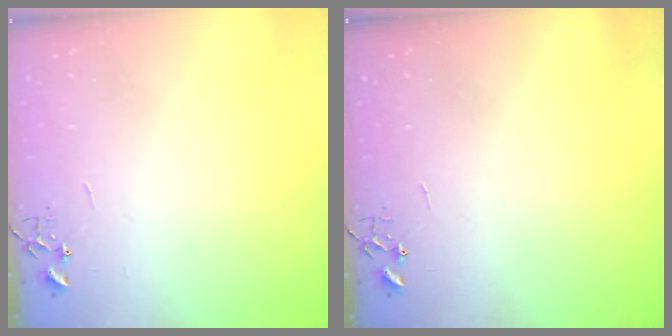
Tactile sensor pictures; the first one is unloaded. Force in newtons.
{"total": 0.0}